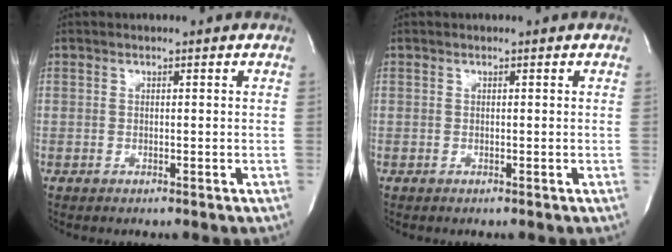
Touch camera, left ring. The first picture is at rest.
{"total": 0.0}